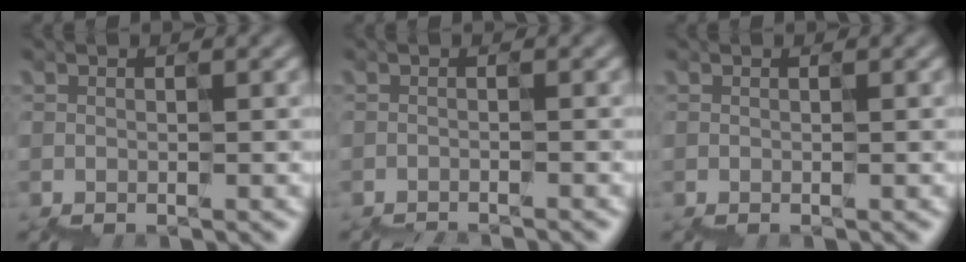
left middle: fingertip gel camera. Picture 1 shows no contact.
{"total": 1.4, "force": [-1.4, -0.3, -0.3], "torque": [0.003, -0.017, -0.021]}
{"total": 0.0}